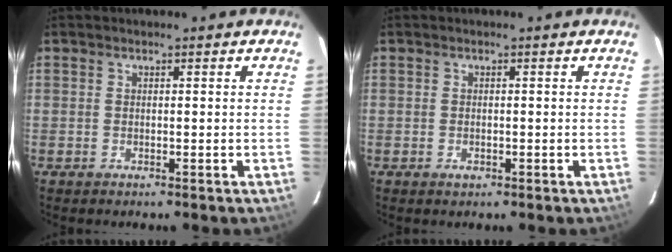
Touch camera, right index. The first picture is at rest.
{"total": 1.2, "force": [-0.5, 0.8, 0.8], "torque": [-0.013, 0.001, -0.007]}